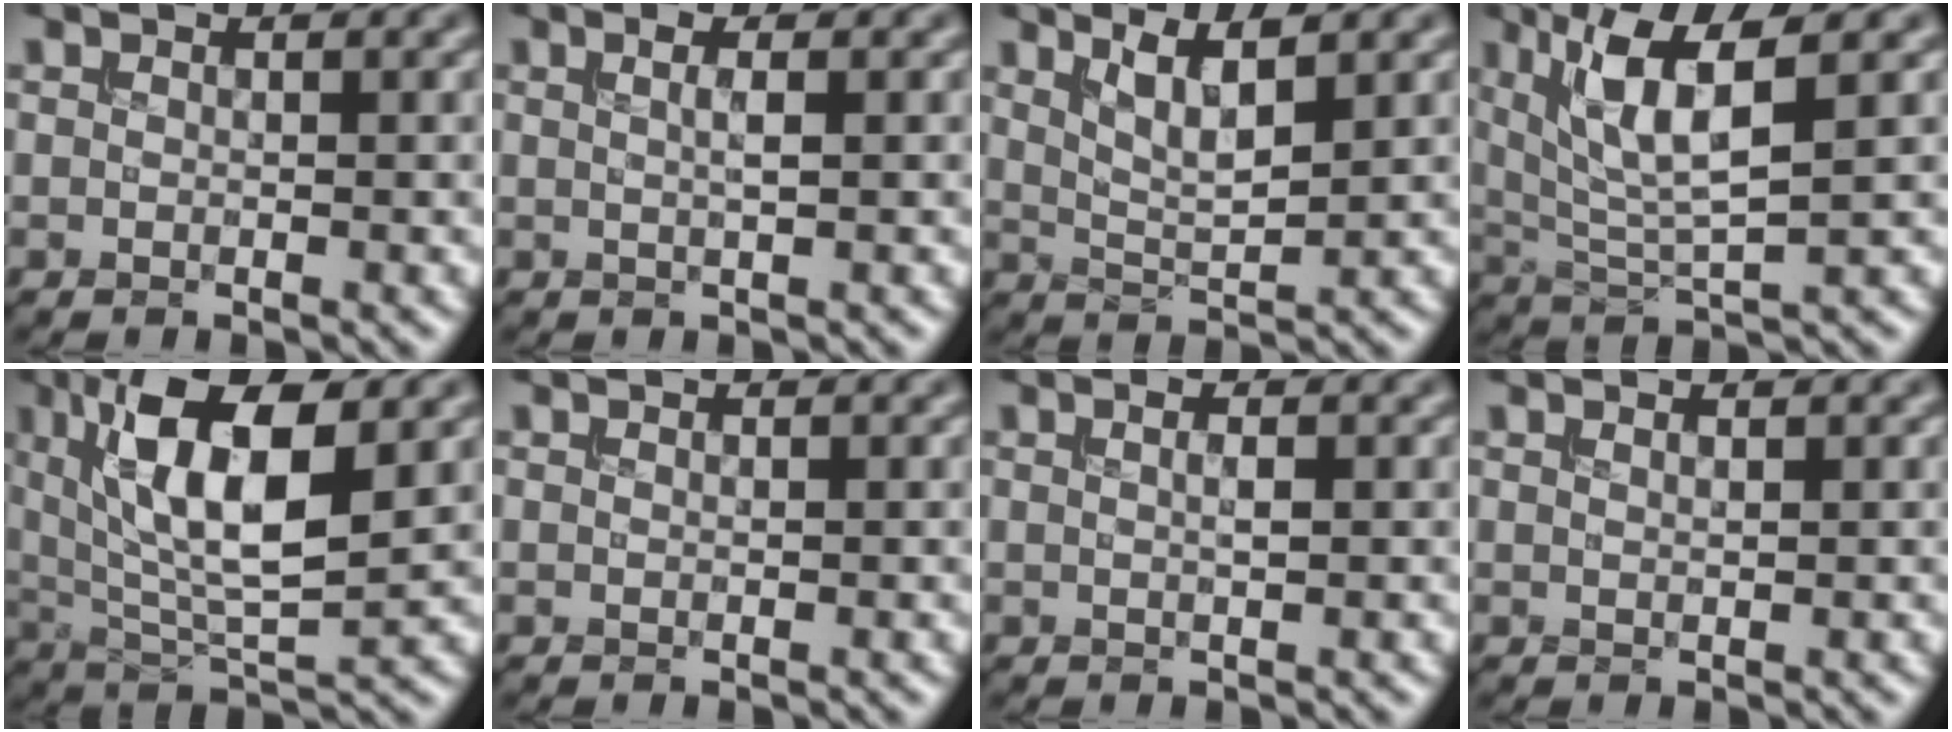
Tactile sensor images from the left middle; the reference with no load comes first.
{"total": 1.7, "force": [0.2, 0.5, 1.6], "torque": [-0.024, 0.005, -0.001]}
{"total": 3.3, "force": [1.8, 0.8, 2.6], "torque": [-0.047, -0.004, 0.036]}
{"total": 6.6, "force": [2.2, 1.6, 6.0], "torque": [-0.117, 0.000, 0.046]}
{"total": 10.3, "force": [3.0, 3.6, 9.1], "torque": [-0.166, -0.001, 0.052]}
{"total": 0.0}
{"total": 1.2, "force": [0.2, 0.3, 1.2], "torque": [-0.017, 0.005, 0.000]}
{"total": 0.8, "force": [0.4, 0.3, 0.6], "torque": [-0.002, 0.003, -0.001]}